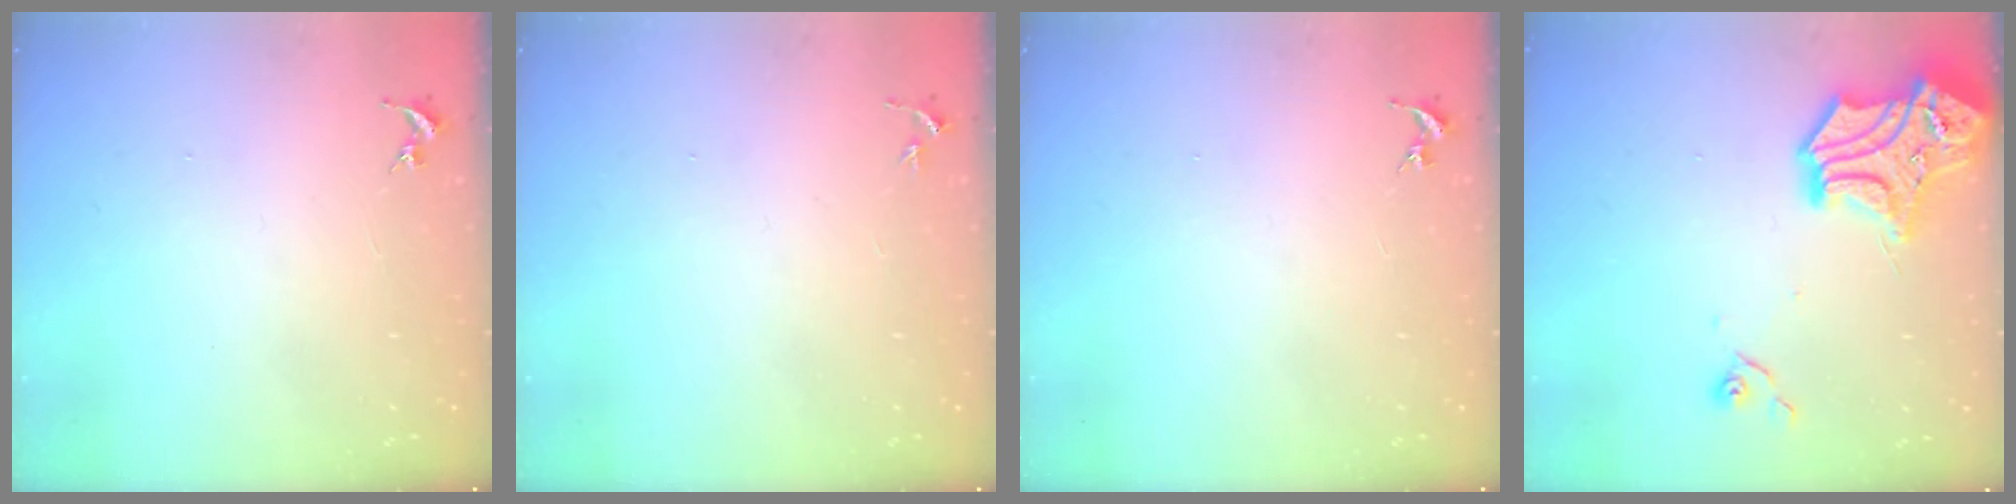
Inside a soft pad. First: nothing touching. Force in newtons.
{"total": 2.6, "press": 2.5, "slide": 0.3}
{"total": 0.0}
{"total": 19.4, "press": 19.2, "slide": 2.6}